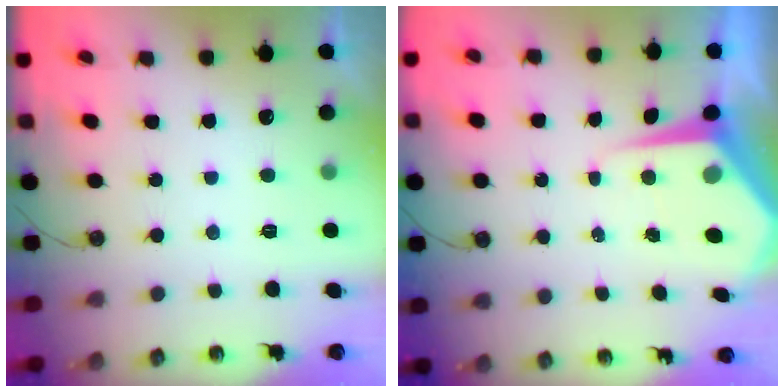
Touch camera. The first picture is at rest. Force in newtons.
{"total": 7.5, "press": 7.5, "slide": 0.6}